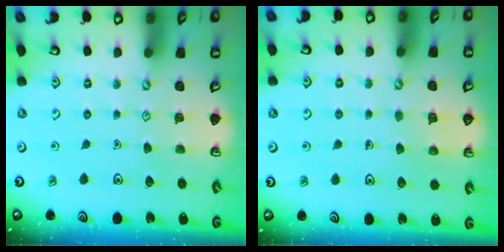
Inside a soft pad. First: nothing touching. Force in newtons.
{"total": 3.9, "press": 3.9, "slide": 0.3}